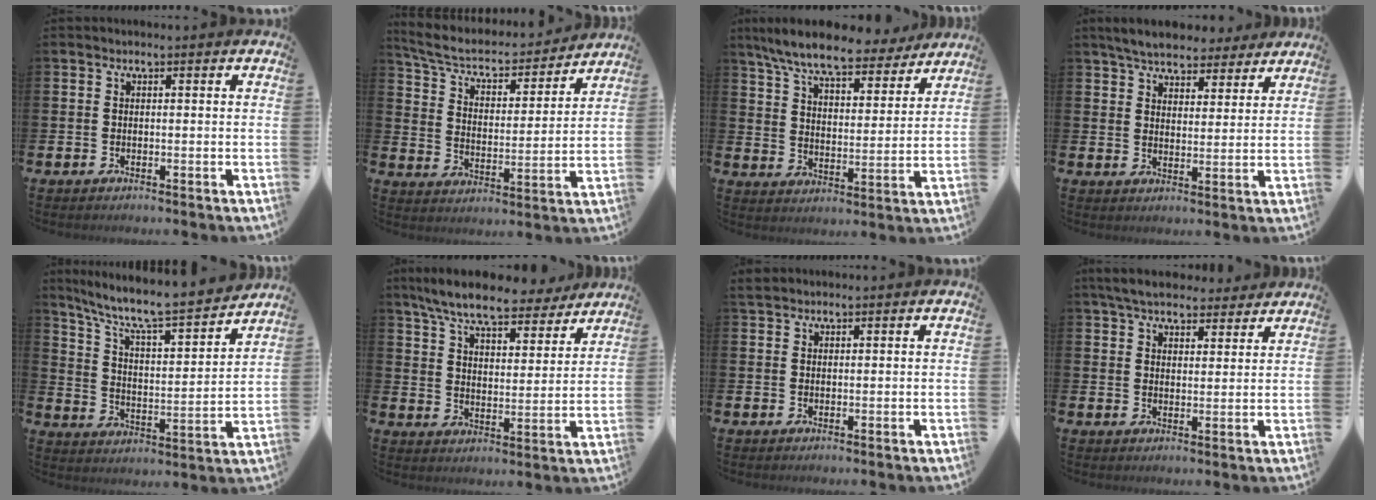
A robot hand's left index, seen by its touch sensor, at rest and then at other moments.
{"total": 6.3, "force": [5.6, 1.9, 2.1], "torque": [-0.075, -0.044, 0.091]}
{"total": 9.4, "force": [8.4, 1.5, 3.9], "torque": [-0.104, -0.044, 0.147]}
{"total": 6.1, "force": [5.7, 1.8, 1.1], "torque": [-0.040, -0.021, 0.103]}
{"total": 8.3, "force": [7.4, 1.1, 3.8], "torque": [-0.107, -0.056, 0.120]}
{"total": 8.9, "force": [8.0, 1.5, 3.6], "torque": [-0.097, -0.041, 0.140]}
{"total": 1.6, "force": [1.5, 0.5, 0.2], "torque": [0.003, 0.001, 0.026]}
{"total": 5.9, "force": [5.4, 1.6, 1.4], "torque": [-0.042, -0.020, 0.100]}